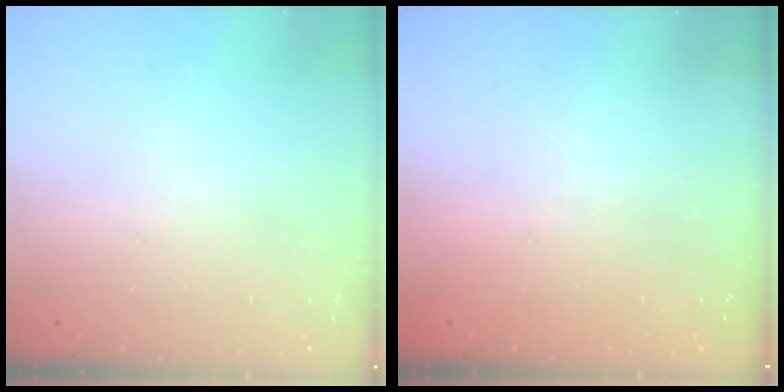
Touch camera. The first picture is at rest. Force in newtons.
{"total": 2.3, "press": 2.2, "slide": 0.8}